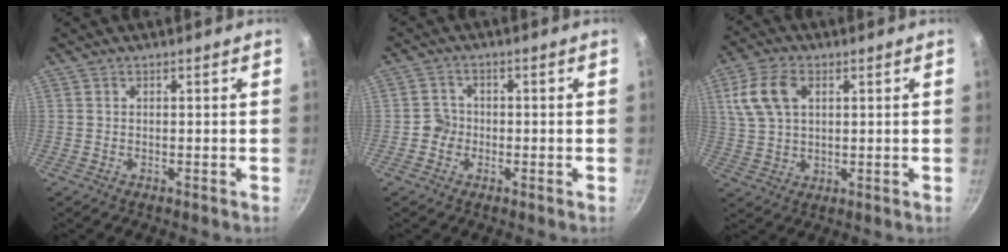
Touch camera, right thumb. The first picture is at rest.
{"total": 3.1, "force": [-0.9, 2.8, 0.8], "torque": [0.007, 0.012, -0.022]}
{"total": 10.0, "force": [3.2, 6.5, 7.0], "torque": [-0.128, 0.004, 0.063]}